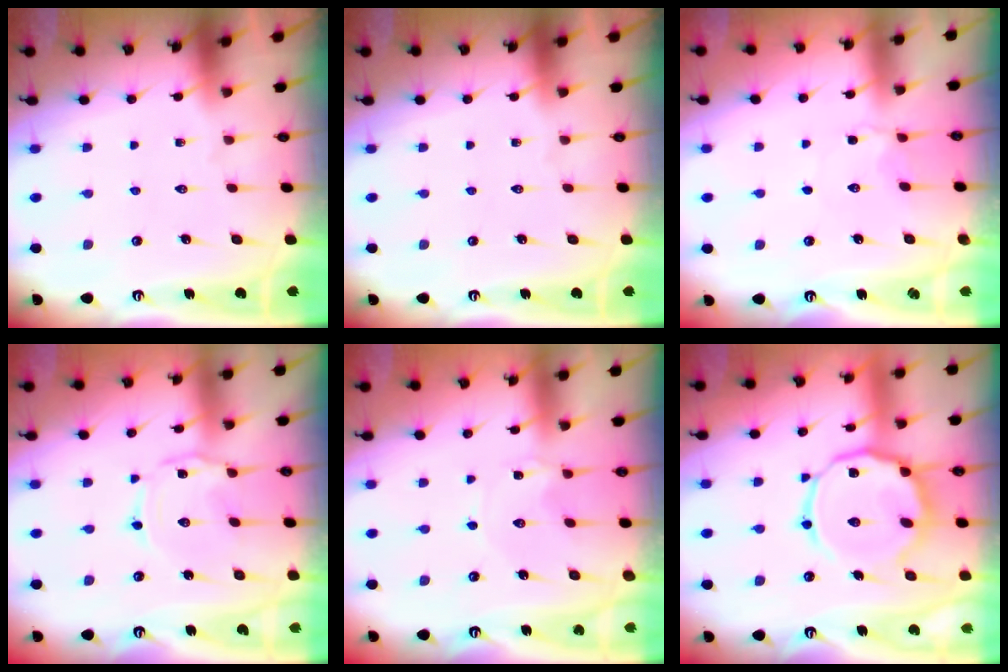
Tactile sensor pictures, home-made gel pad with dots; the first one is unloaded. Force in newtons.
{"total": 0.0}
{"total": 2.6, "press": 2.5, "slide": 0.5}
{"total": 1.8, "press": 1.8, "slide": 0.2}
{"total": 1.1, "press": 1.1, "slide": 0.2}
{"total": 14.0, "press": 13.9, "slide": 1.0}